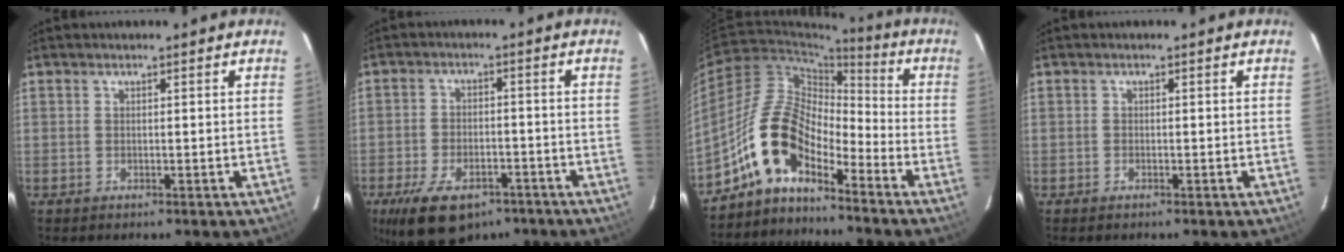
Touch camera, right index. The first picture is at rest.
{"total": 14.6, "force": [-9.3, 7.6, 8.2], "torque": [-0.180, -0.016, -0.147]}
{"total": 11.8, "force": [-7.8, 5.3, 7.1], "torque": [-0.133, 0.026, -0.162]}
{"total": 0.5, "force": [-0.4, 0.3, 0.1], "torque": [-0.001, 0.001, -0.010]}